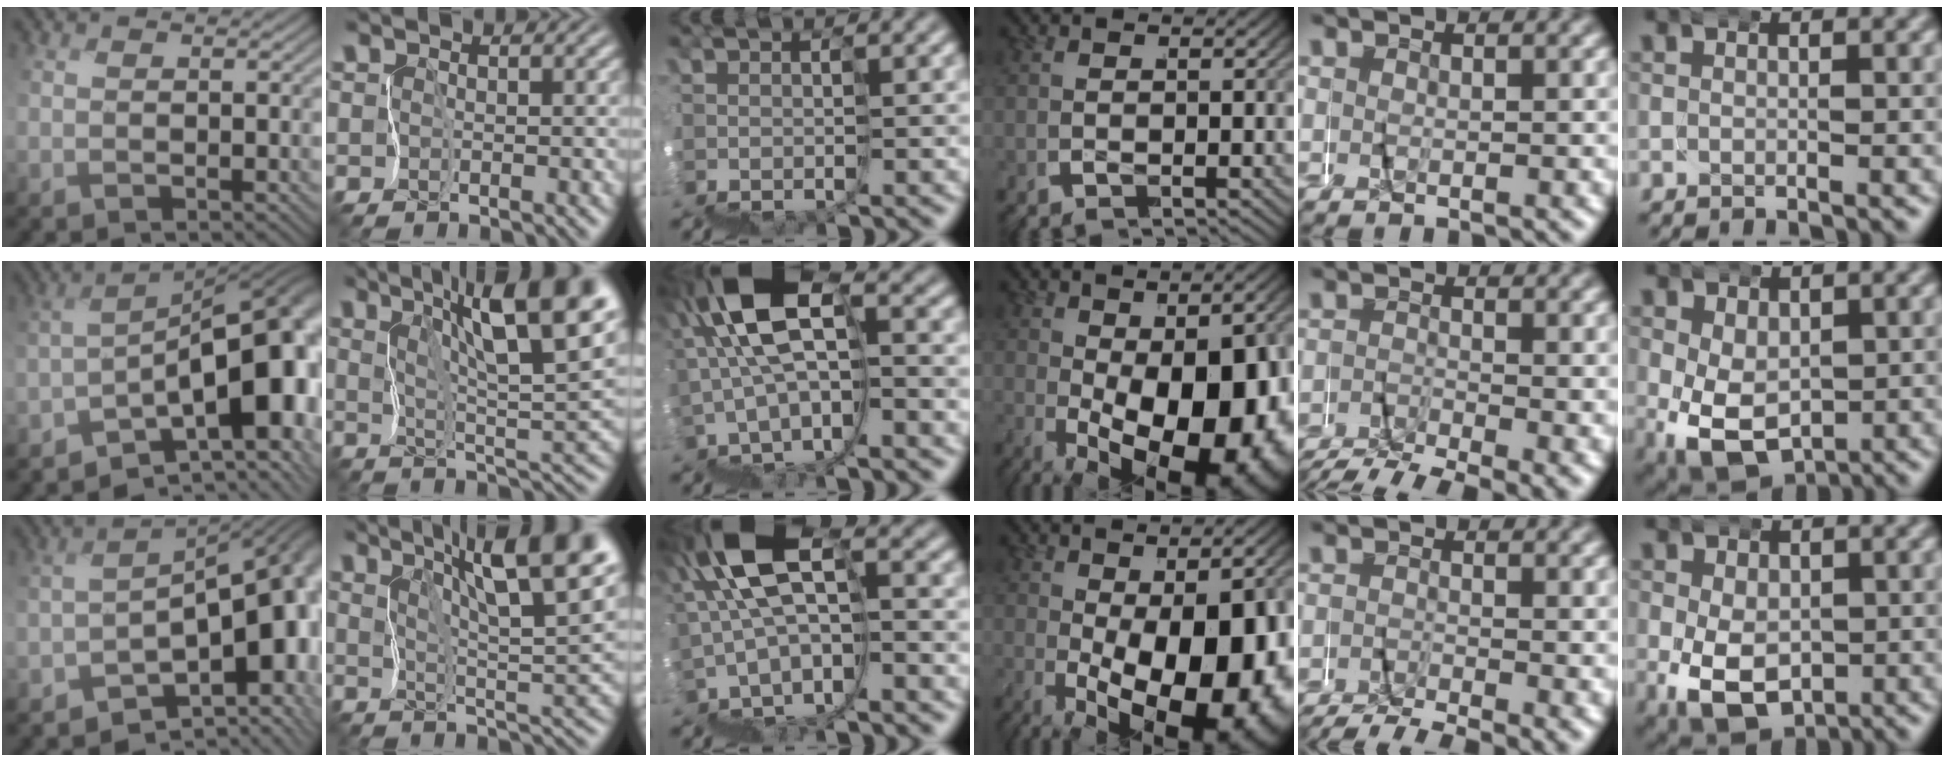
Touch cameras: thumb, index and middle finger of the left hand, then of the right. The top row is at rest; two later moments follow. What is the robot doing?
{"motion": "wrap", "object": "masking tape"}